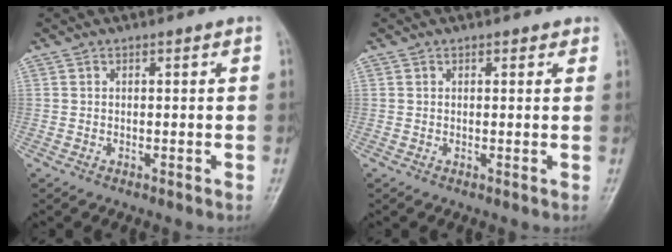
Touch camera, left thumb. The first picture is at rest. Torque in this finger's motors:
{"motor_torque": [-0.03, -0.10, -0.26, -0.31, 0.01]}